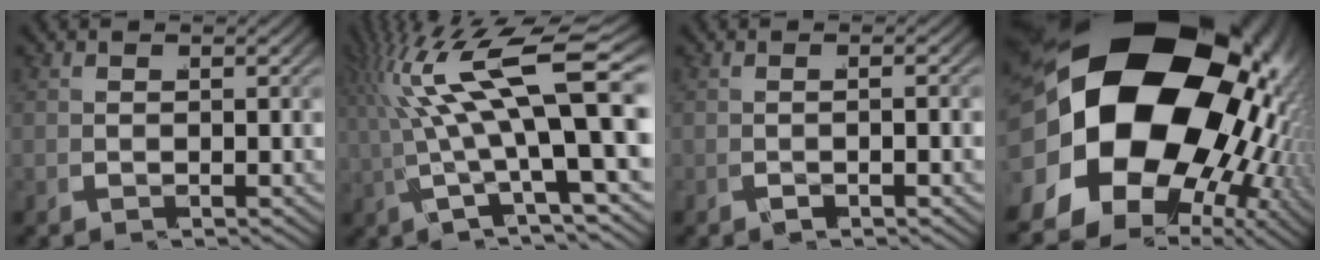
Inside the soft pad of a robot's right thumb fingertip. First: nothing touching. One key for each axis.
{"total": 10.1, "fx": 1.7, "fy": 3.7, "fz": 9.3, "tx": -0.162, "ty": 0.005, "tz": 0.030}
{"total": 1.3, "fx": -0.6, "fy": 0.4, "fz": 1.1, "tx": -0.027, "ty": 0.005, "tz": -0.007}
{"total": 30.9, "fx": 1.5, "fy": 21.5, "fz": 22.2, "tx": -0.389, "ty": -0.039, "tz": 0.028}